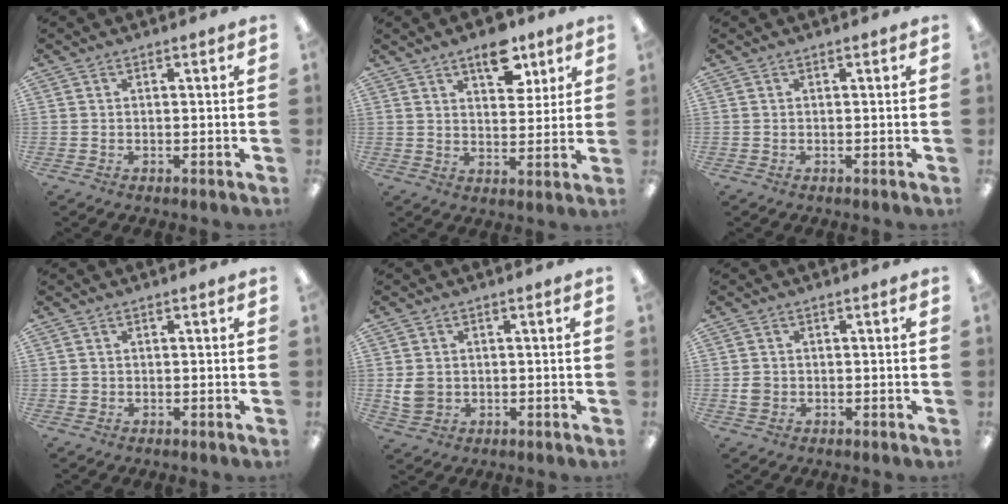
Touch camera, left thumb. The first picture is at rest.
{"total": 10.0, "force": [6.1, 5.2, 6.0], "torque": [-0.060, -0.033, 0.100]}
{"total": 0.0}
{"total": 1.1, "force": [0.1, 1.0, 0.3], "torque": [-0.007, 0.003, 0.002]}
{"total": 5.0, "force": [0.3, 4.3, 2.5], "torque": [-0.045, -0.001, 0.005]}
{"total": 2.5, "force": [-0.2, 2.2, 1.0], "torque": [-0.010, 0.001, -0.005]}